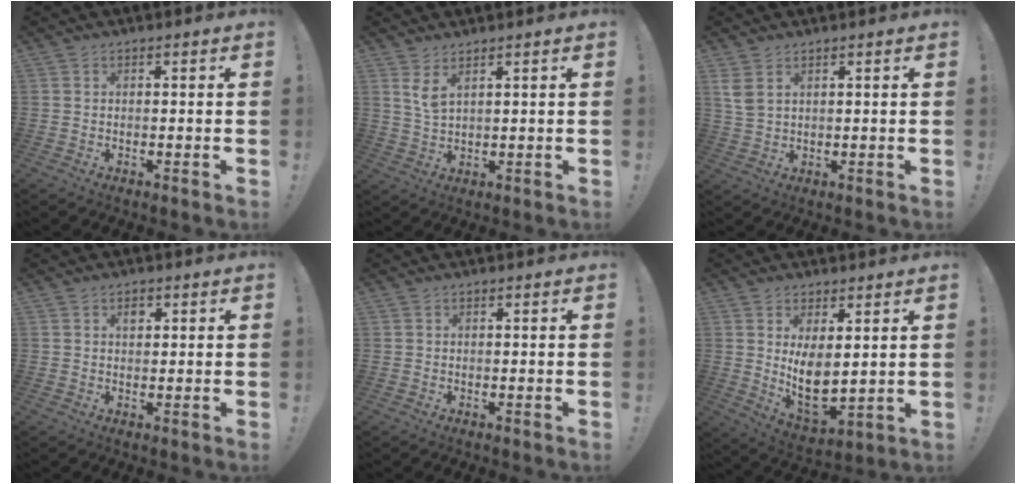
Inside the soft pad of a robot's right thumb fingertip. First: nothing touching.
{"total": 4.2, "force": [2.8, 1.0, 3.0], "torque": [-0.054, -0.019, 0.047]}
{"total": 4.5, "force": [2.4, 2.3, 3.0], "torque": [-0.062, -0.008, 0.046]}
{"total": 1.7, "force": [0.7, 1.3, 0.9], "torque": [0.004, -0.005, 0.007]}
{"total": 0.0}
{"total": 10.4, "force": [2.9, 5.0, 8.7], "torque": [-0.142, -0.045, 0.061]}